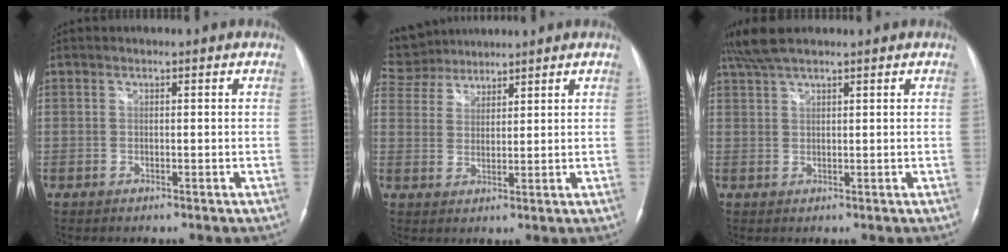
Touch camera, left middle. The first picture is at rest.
{"total": 7.1, "force": [6.9, 1.7, 0.2], "torque": [-0.011, 0.014, 0.135]}
{"total": 5.5, "force": [4.5, 1.0, 2.9], "torque": [-0.066, 0.020, 0.088]}